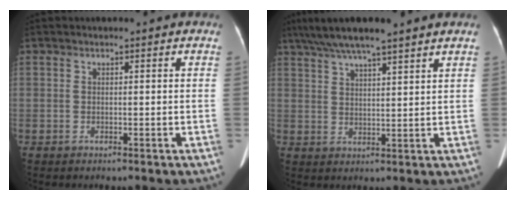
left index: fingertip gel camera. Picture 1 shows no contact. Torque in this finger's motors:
{"motor_torque": [1.07, -1.08, 0.33, -0.03]}